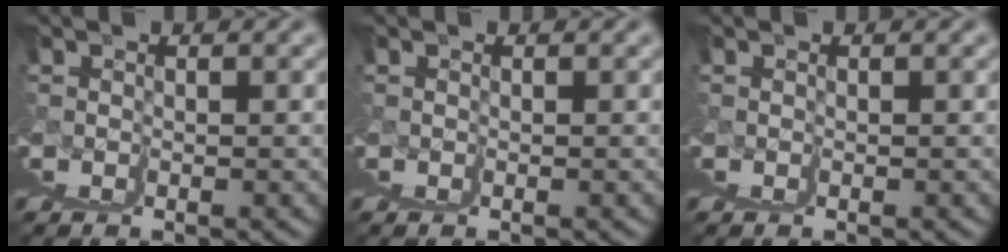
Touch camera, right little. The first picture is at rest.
{"total": 0.0}
{"total": 0.0}